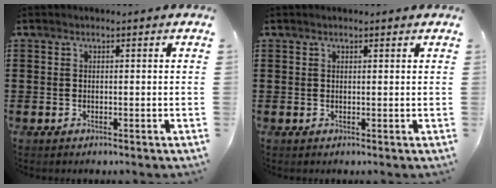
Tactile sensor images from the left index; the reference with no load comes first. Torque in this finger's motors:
{"motor_torque": [2.14, 0.00, 0.02, 0.02]}